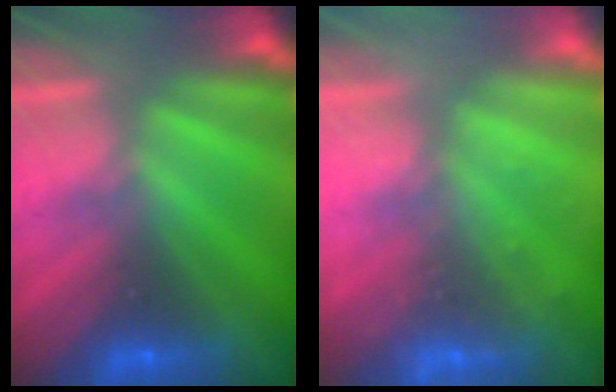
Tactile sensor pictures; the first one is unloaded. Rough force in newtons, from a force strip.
{"total": 2.4}